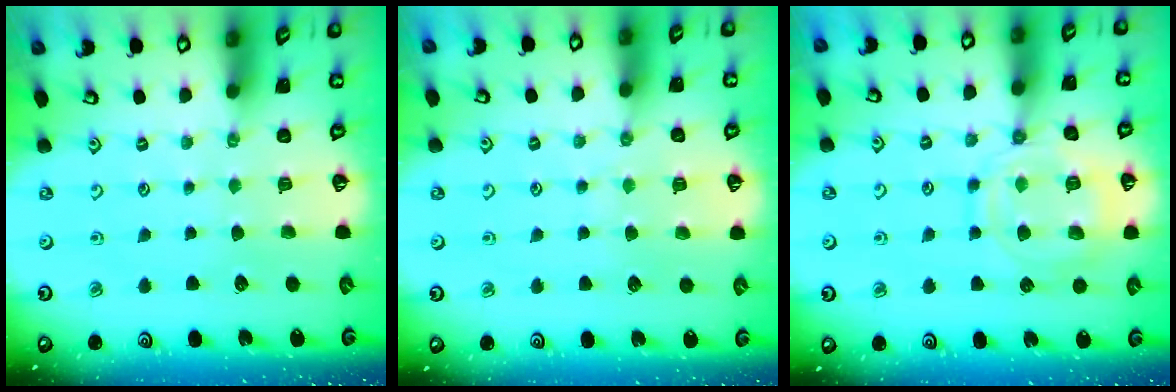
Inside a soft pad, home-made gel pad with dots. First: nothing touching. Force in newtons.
{"total": 5.6, "press": 5.6, "slide": 0.7}
{"total": 13.0, "press": 13.0, "slide": 1.3}